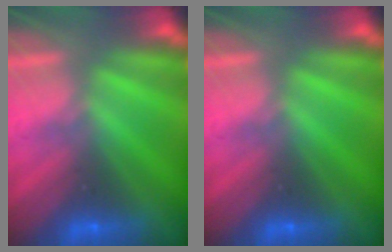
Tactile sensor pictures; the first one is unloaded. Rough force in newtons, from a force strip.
{"total": 0.0}